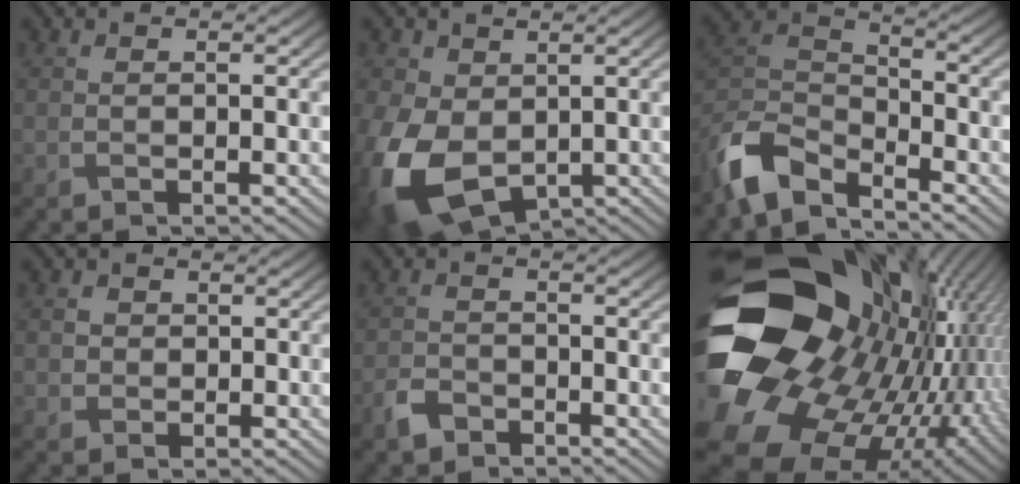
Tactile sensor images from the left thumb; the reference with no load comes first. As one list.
[{"total": 12.8, "force": [-1.7, 8.9, 9.0], "torque": [-0.248, -0.034, -0.023]}, {"total": 9.4, "force": [-7.5, 3.4, 4.6], "torque": [-0.108, -0.009, -0.167]}, {"total": 2.1, "force": [0.1, 2.0, 0.5], "torque": [-0.014, -0.001, -0.003]}, {"total": 2.8, "force": [-2.1, 1.6, 1.0], "torque": [-0.024, -0.001, -0.051]}, {"total": 21.2, "force": [0.9, 15.0, 14.9], "torque": [-0.319, -0.062, 0.049]}]